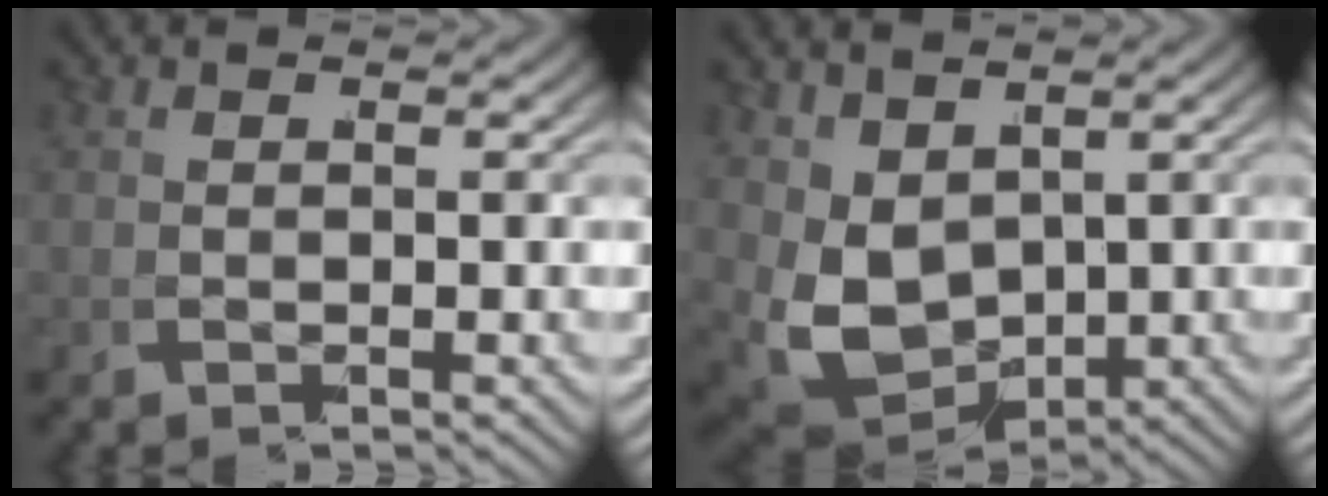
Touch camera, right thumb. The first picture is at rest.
{"total": 7.8, "force": [0.3, 5.7, 5.3], "torque": [-0.141, -0.055, 0.040]}